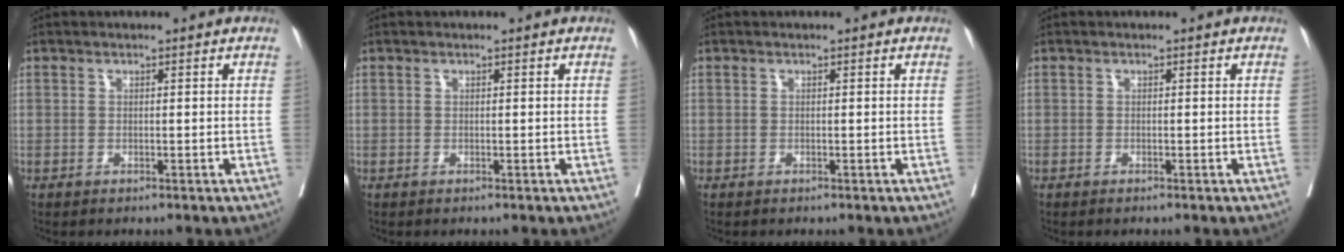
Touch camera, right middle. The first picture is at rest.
{"total": 0.0}
{"total": 0.0}
{"total": 0.6, "force": [-0.5, 0.0, 0.3], "torque": [-0.004, -0.002, -0.008]}